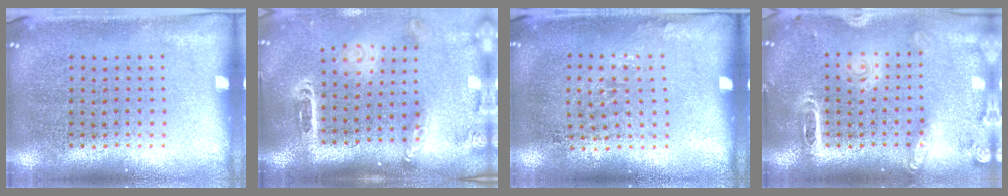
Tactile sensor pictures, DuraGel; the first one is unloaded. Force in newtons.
{"total": 2.6, "press": 1.8, "slide": 1.8}
{"total": 0.8, "press": 0.6, "slide": 0.5}
{"total": 2.1, "press": 1.9, "slide": 0.9}